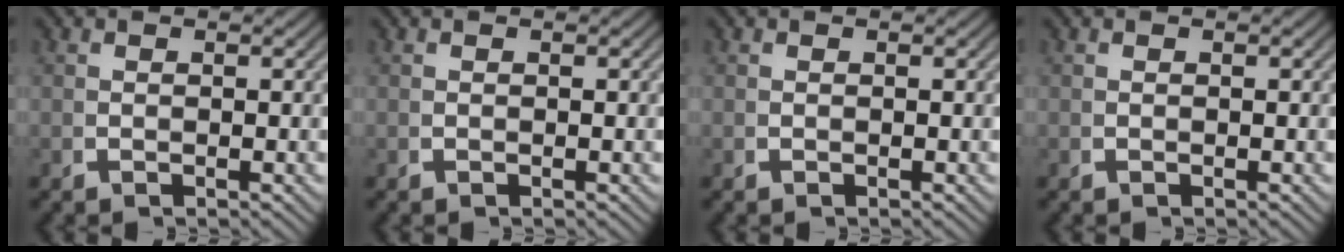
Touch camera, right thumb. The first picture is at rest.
{"total": 0.0}
{"total": 0.0}
{"total": 0.0}